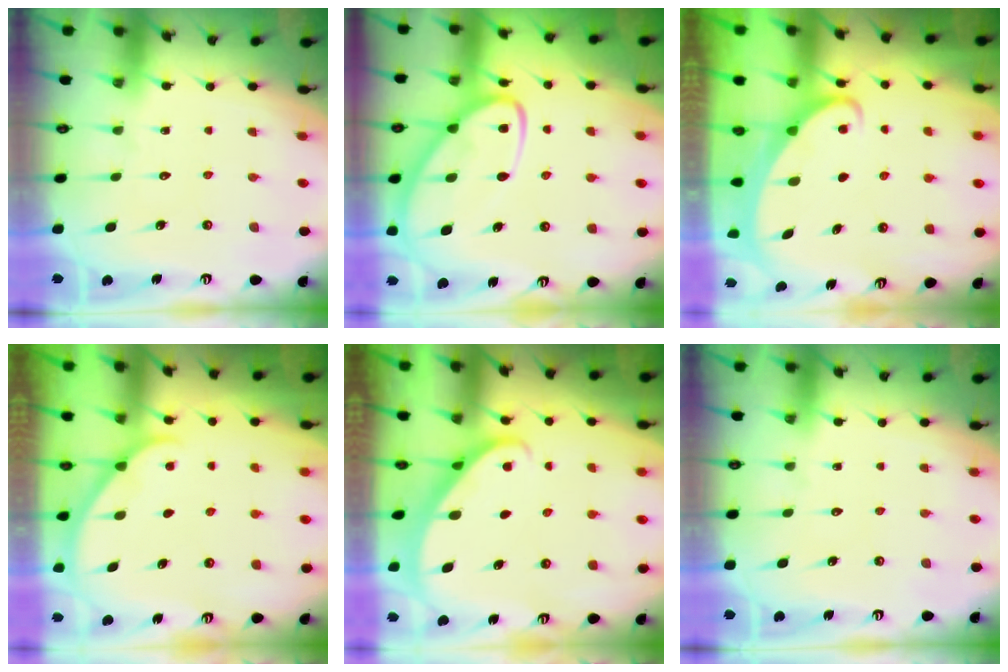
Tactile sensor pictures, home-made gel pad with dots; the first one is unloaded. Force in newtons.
{"total": 11.2, "press": 11.1, "slide": 1.0}
{"total": 2.2, "press": 2.2, "slide": 0.3}
{"total": 1.7, "press": 1.7, "slide": 0.2}
{"total": 2.2, "press": 2.2, "slide": 0.1}
{"total": 0.0}